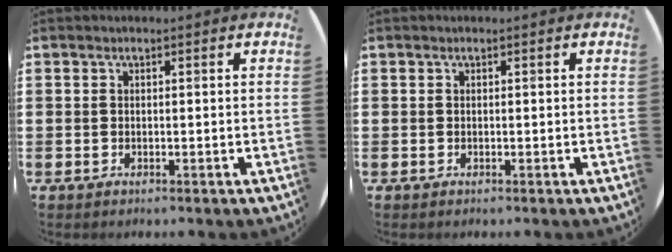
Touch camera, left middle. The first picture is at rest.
{"total": 0.0}